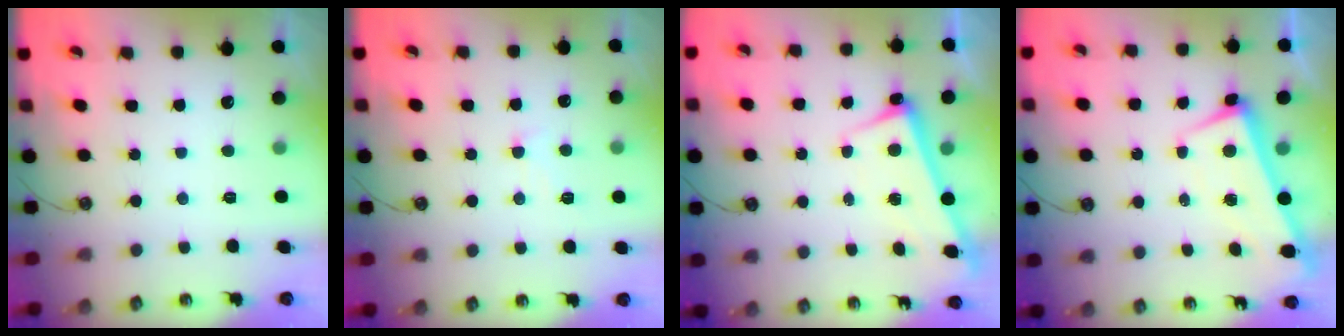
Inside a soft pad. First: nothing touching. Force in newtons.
{"total": 2.5, "press": 2.4, "slide": 0.7}
{"total": 2.8, "press": 2.8, "slide": 0.4}
{"total": 1.5, "press": 0.5, "slide": 1.5}